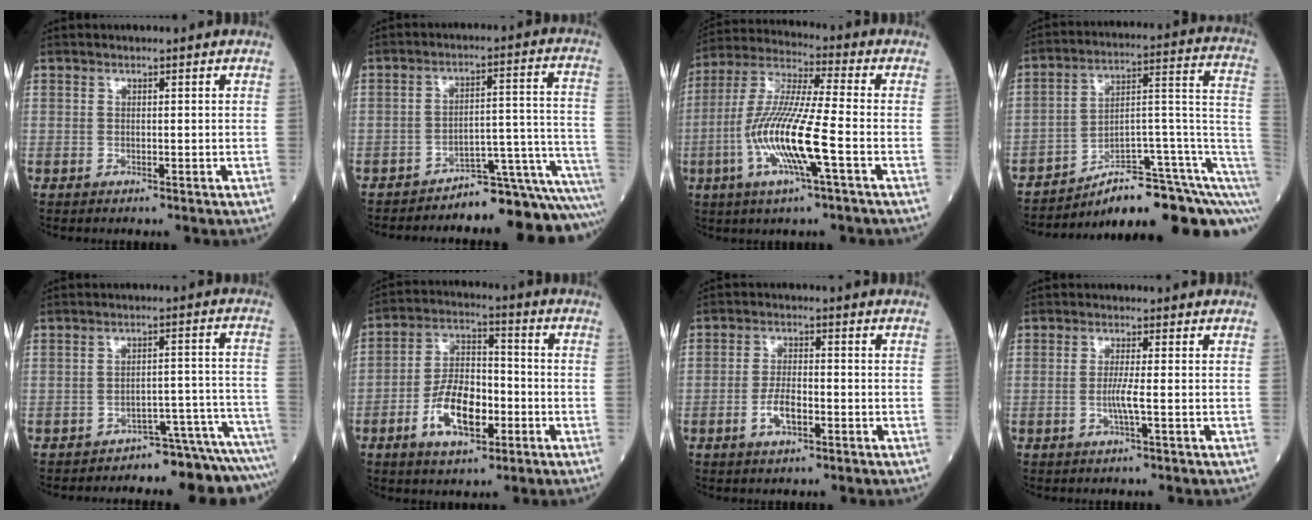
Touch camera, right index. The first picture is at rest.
{"total": 15.2, "force": [-15.0, -0.5, 2.6], "torque": [0.016, 0.049, -0.193]}
{"total": 14.0, "force": [-4.0, 0.5, 13.4], "torque": [-0.277, -0.006, -0.082]}
{"total": 17.1, "force": [-11.2, 3.9, 12.4], "torque": [-0.099, 0.081, -0.153]}
{"total": 9.9, "force": [-9.8, -0.5, 1.3], "torque": [0.024, 0.046, -0.125]}
{"total": 10.8, "force": [-4.0, 4.9, 8.7], "torque": [-0.174, 0.011, -0.071]}
{"total": 4.3, "force": [-1.7, 1.5, 3.7], "torque": [-0.072, 0.002, -0.032]}
{"total": 2.5, "force": [-0.6, -0.4, 2.4], "torque": [-0.050, -0.003, -0.013]}